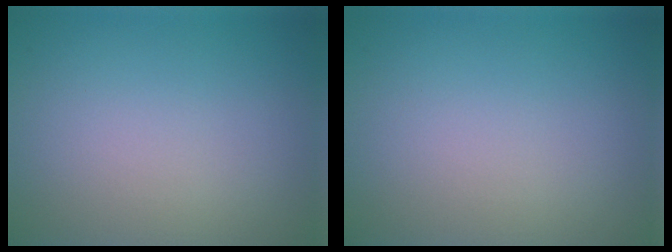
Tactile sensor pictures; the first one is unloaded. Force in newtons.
{"total": 0.0}